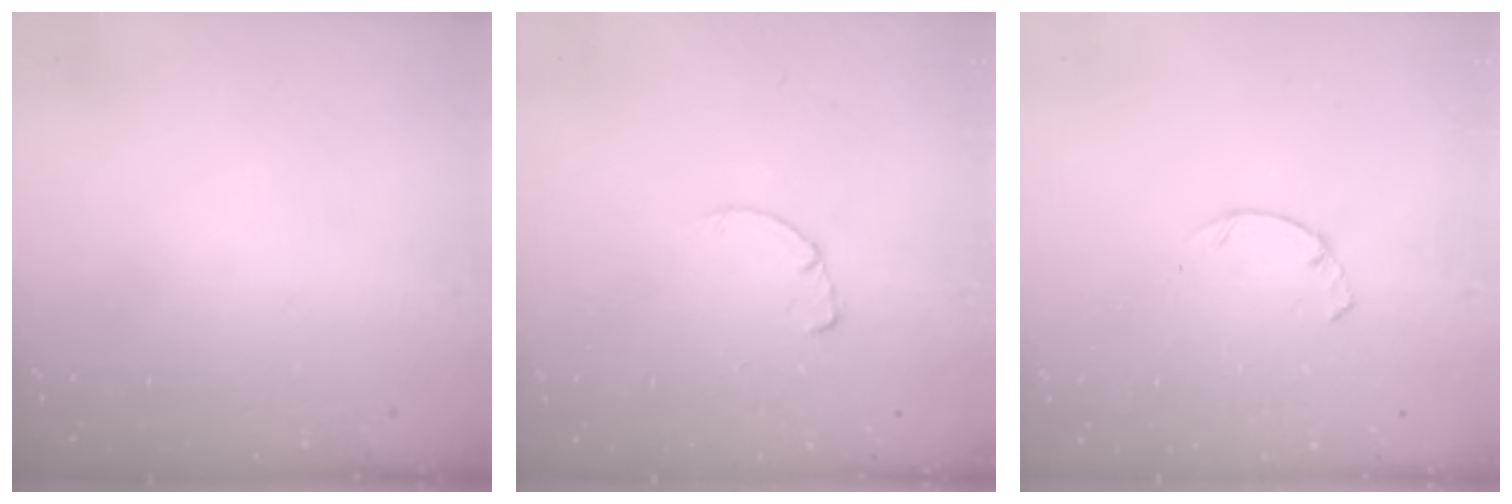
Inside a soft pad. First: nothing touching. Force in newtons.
{"total": 0.7, "press": 0.6, "slide": 0.2}
{"total": 1.7, "press": 1.6, "slide": 0.4}